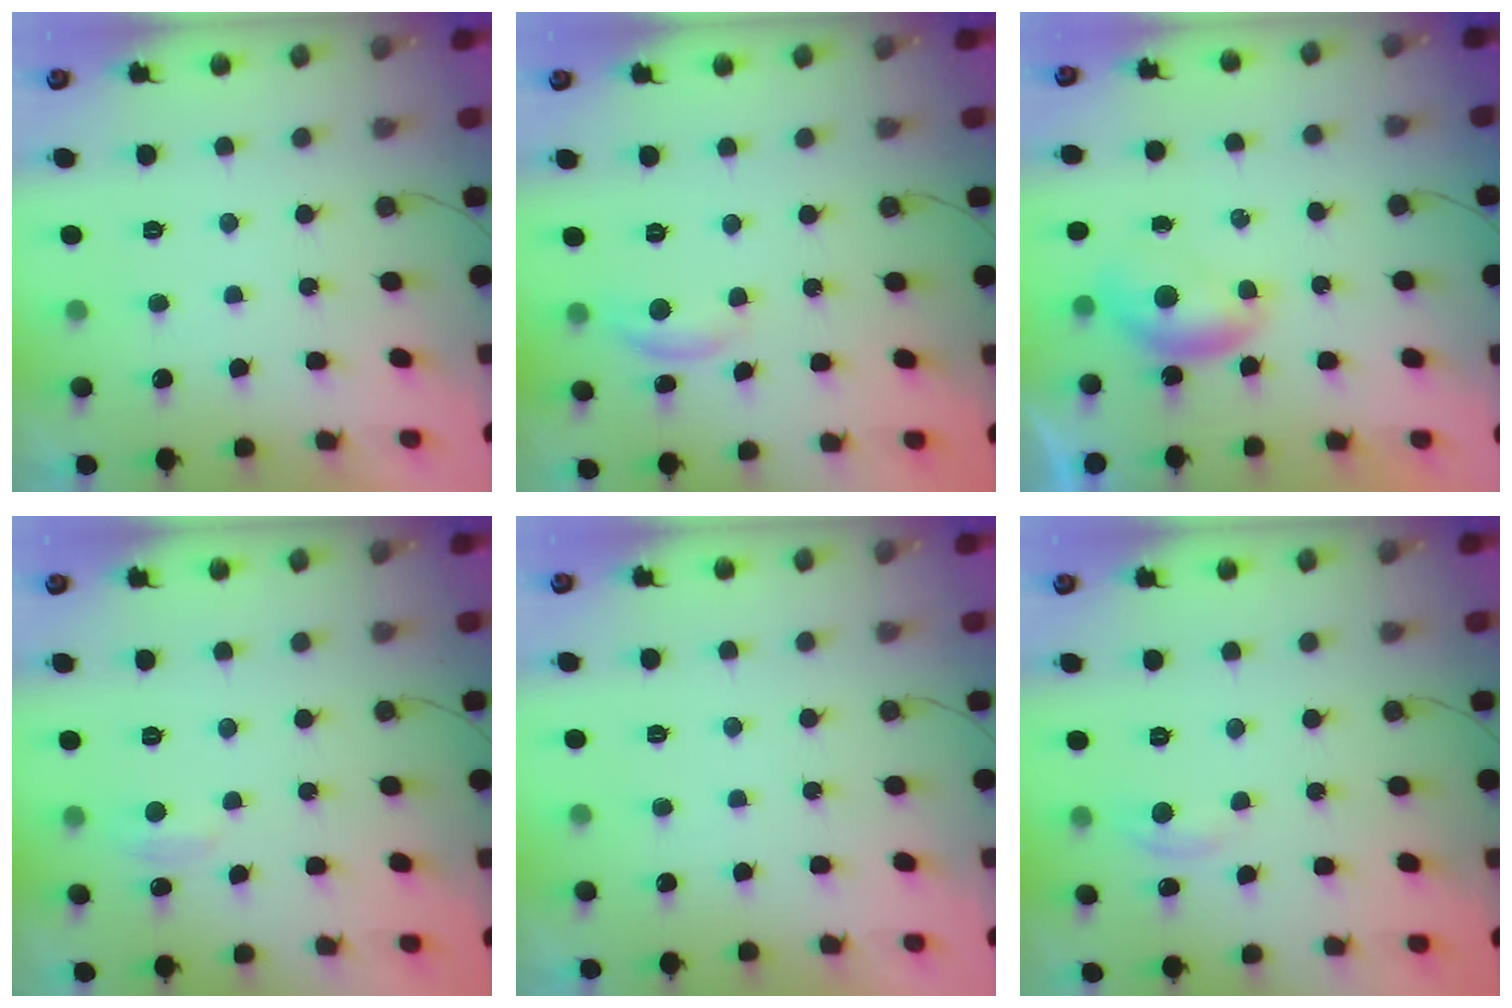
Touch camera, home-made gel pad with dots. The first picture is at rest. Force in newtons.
{"total": 6.7, "press": 6.7, "slide": 0.4}
{"total": 6.1, "press": 6.1, "slide": 0.9}
{"total": 3.0, "press": 3.0, "slide": 0.4}
{"total": 0.0}
{"total": 3.1, "press": 3.1, "slide": 0.4}